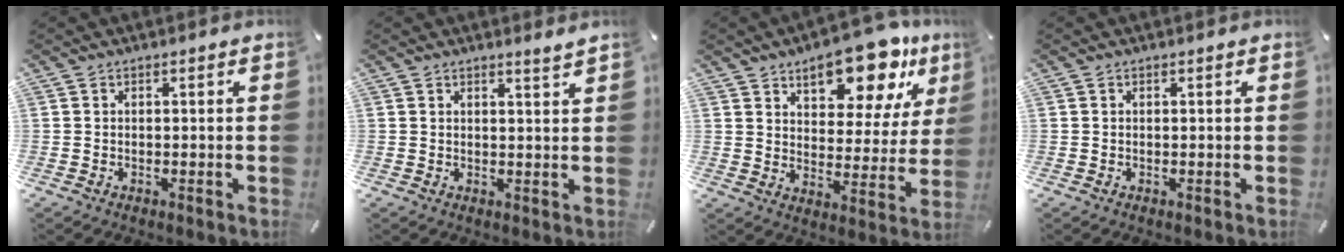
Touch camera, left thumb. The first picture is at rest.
{"total": 2.0, "force": [1.9, -0.3, 0.5], "torque": [-0.012, -0.013, 0.034]}
{"total": 16.7, "force": [12.1, 7.3, 8.9], "torque": [-0.117, -0.078, 0.203]}
{"total": 0.0}